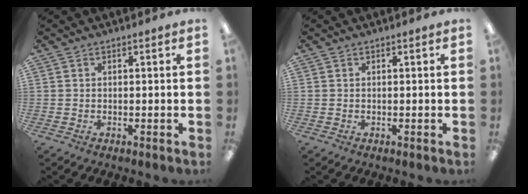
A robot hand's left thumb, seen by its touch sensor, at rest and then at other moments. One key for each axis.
{"total": 0.0}